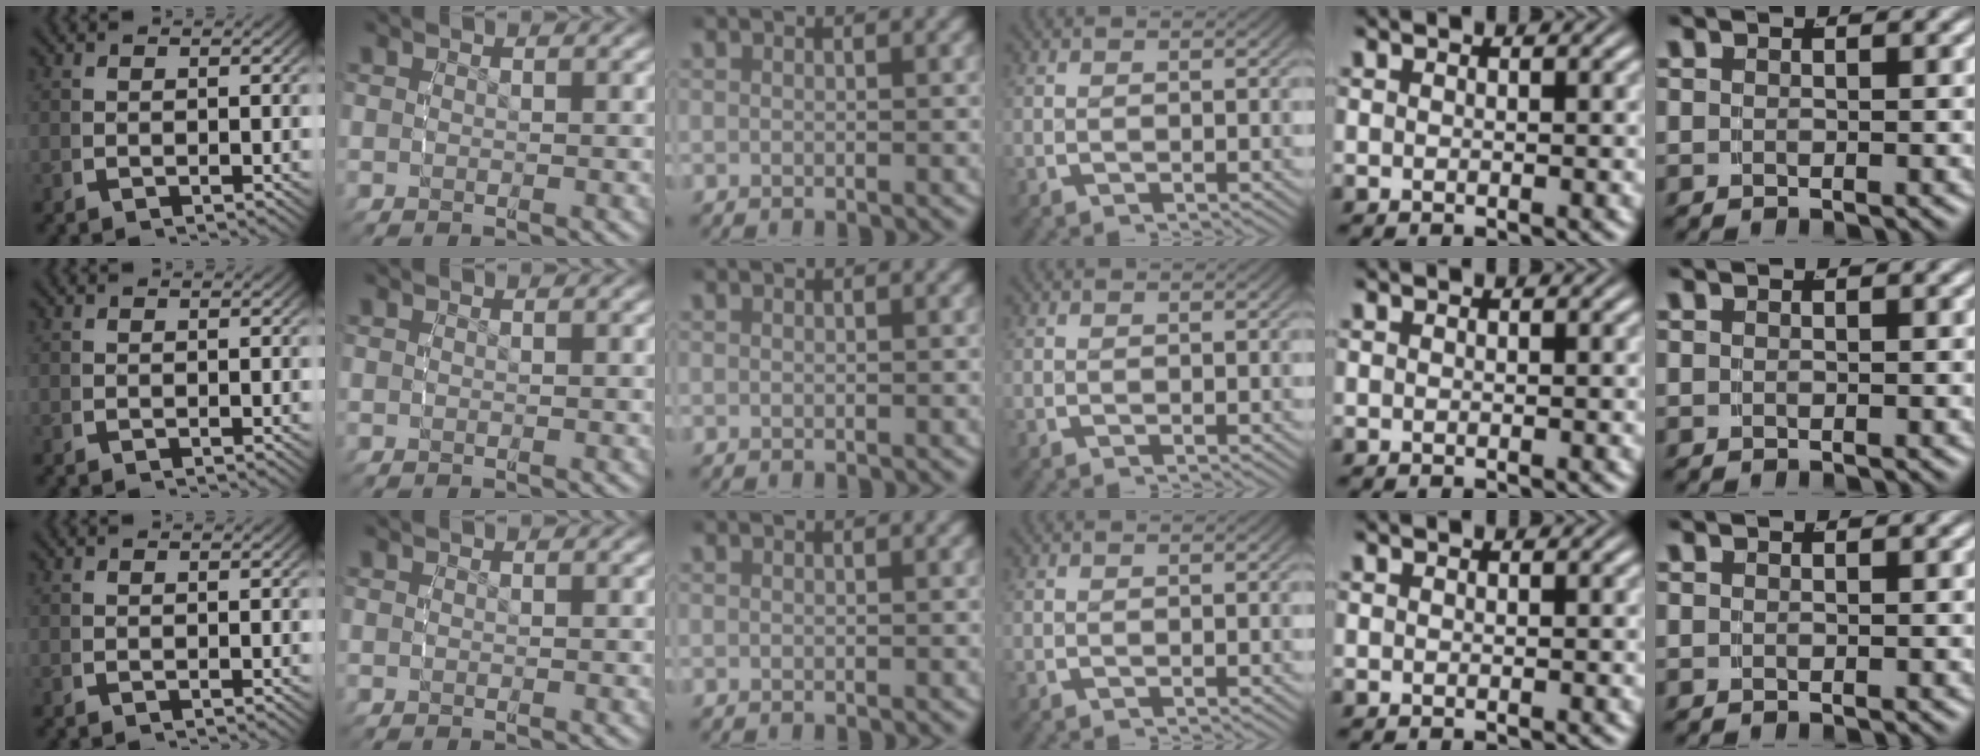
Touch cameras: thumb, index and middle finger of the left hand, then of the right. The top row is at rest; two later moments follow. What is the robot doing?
{"motion": "reach", "object": "shirt"}